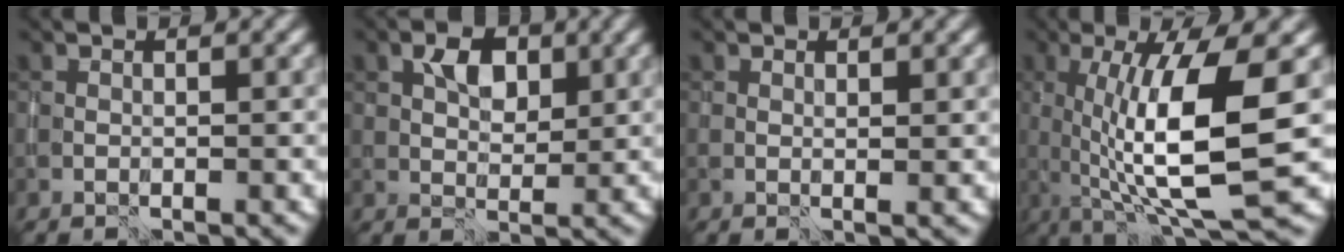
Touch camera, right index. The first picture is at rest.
{"total": 3.2, "force": [1.3, 2.0, 2.1], "torque": [-0.035, 0.003, 0.022]}
{"total": 0.9, "force": [0.5, 0.1, 0.7], "torque": [-0.007, -0.003, 0.011]}
{"total": 10.5, "force": [0.1, 2.7, 10.1], "torque": [-0.157, -0.008, 0.009]}